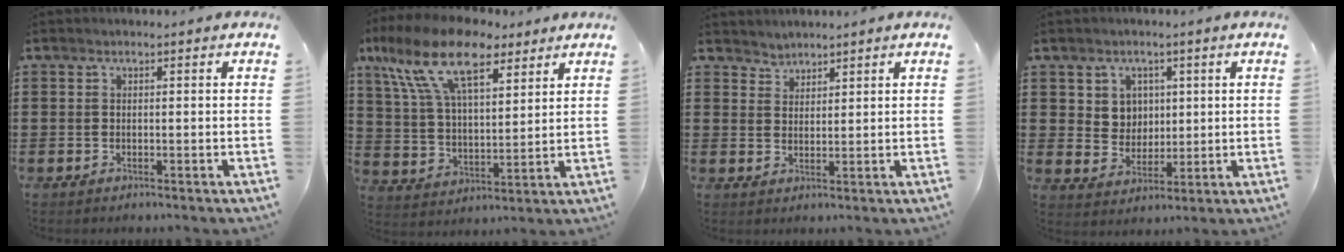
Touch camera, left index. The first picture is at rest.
{"total": 13.9, "force": [8.9, 5.6, 9.0], "torque": [-0.193, -0.007, 0.163]}
{"total": 2.0, "force": [1.9, 0.6, -0.6], "torque": [0.003, 0.000, 0.037]}
{"total": 4.6, "force": [1.8, 4.1, 0.9], "torque": [-0.030, 0.007, 0.032]}